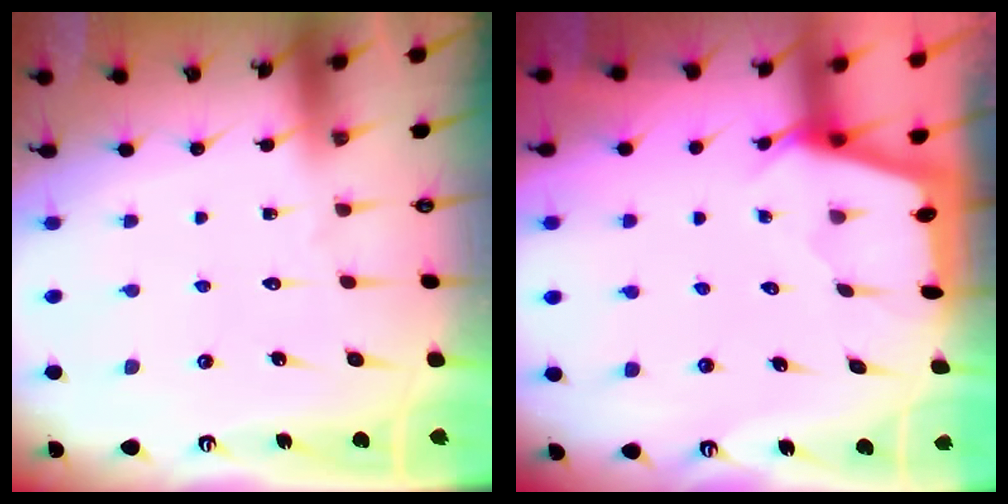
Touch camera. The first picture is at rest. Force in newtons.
{"total": 2.2, "press": 2.2, "slide": 0.3}